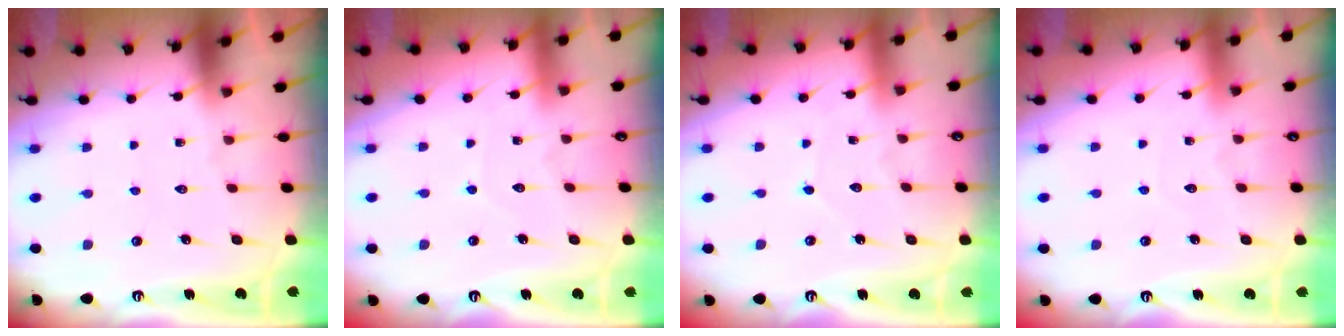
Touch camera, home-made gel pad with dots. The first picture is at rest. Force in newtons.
{"total": 2.4, "press": 2.4, "slide": 0.3}
{"total": 3.7, "press": 3.7, "slide": 0.4}
{"total": 2.9, "press": 2.9, "slide": 0.3}